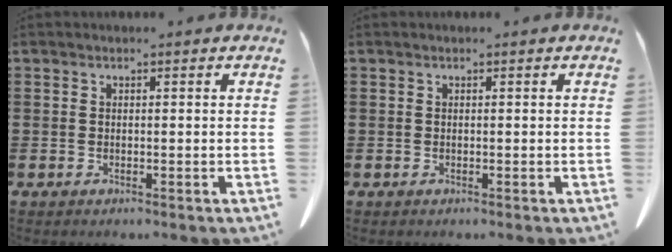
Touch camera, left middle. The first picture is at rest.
{"total": 0.0}